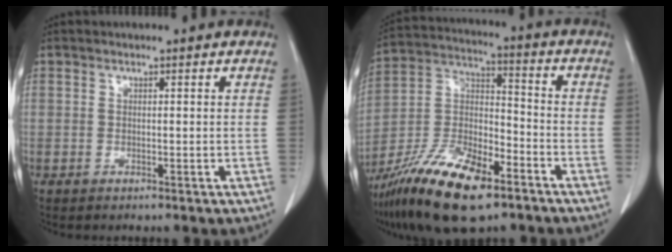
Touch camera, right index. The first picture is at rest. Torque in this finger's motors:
{"motor_torque": [1.28, -0.86, 0.80, 0.21]}